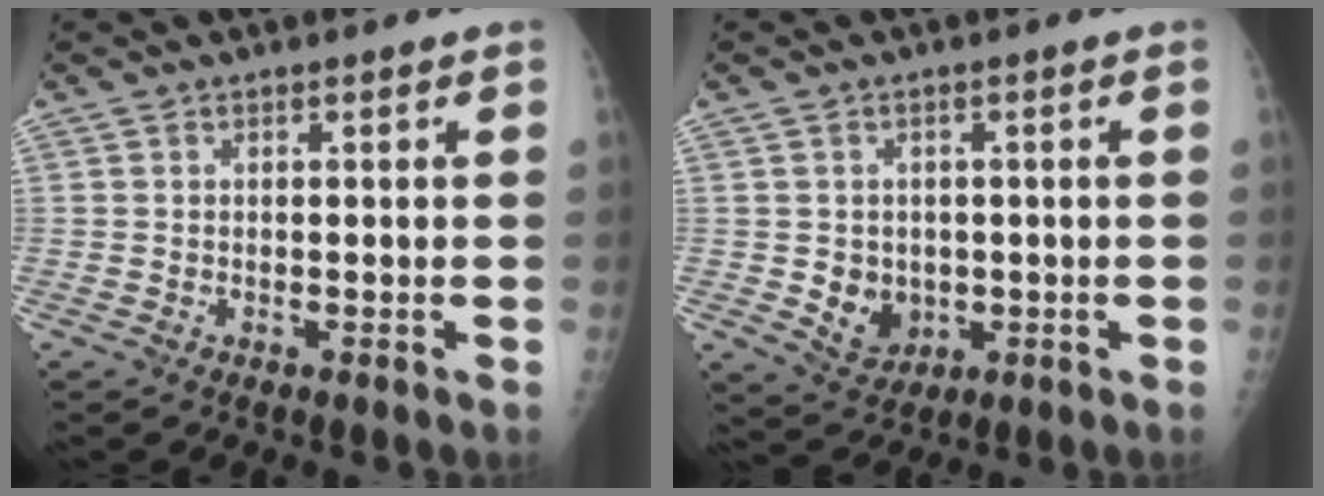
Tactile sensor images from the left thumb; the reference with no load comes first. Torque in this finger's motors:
{"motor_torque": [-0.04, 0.03, 0.05, 0.04, 0.01]}